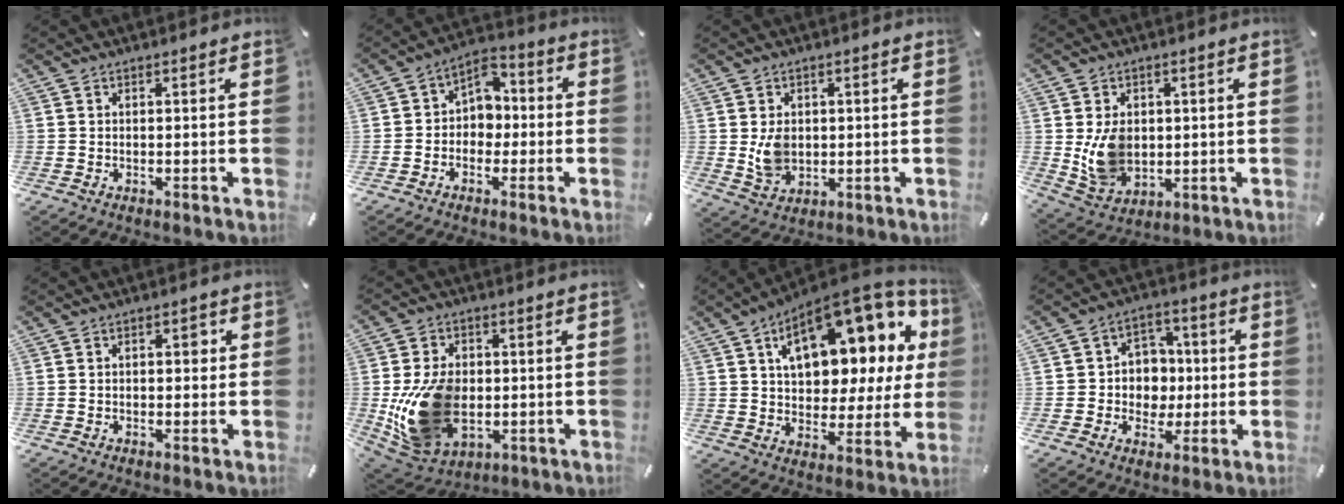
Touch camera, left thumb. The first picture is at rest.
{"total": 5.4, "force": [-1.1, 4.9, 2.0], "torque": [-0.038, 0.006, -0.026]}
{"total": 6.2, "force": [0.4, 5.1, 3.4], "torque": [-0.063, -0.009, 0.004]}
{"total": 9.4, "force": [0.7, 7.7, 5.4], "torque": [-0.107, -0.006, 0.012]}
{"total": 2.6, "force": [0.2, 1.6, 2.0], "torque": [-0.026, 0.003, -0.004]}
{"total": 18.2, "force": [-1.8, 13.4, 12.2], "torque": [-0.253, -0.003, -0.027]}
{"total": 20.1, "force": [9.6, 11.0, 13.8], "torque": [-0.202, -0.059, 0.161]}
{"total": 8.6, "force": [-0.8, 8.3, 2.1], "torque": [-0.036, 0.011, -0.009]}